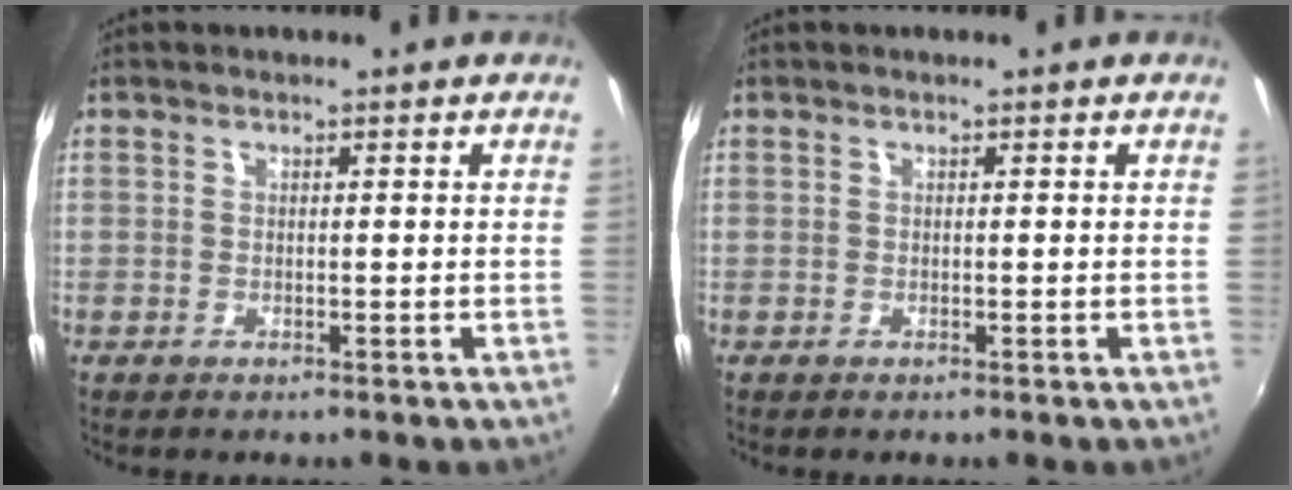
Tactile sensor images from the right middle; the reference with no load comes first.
{"total": 0.0}